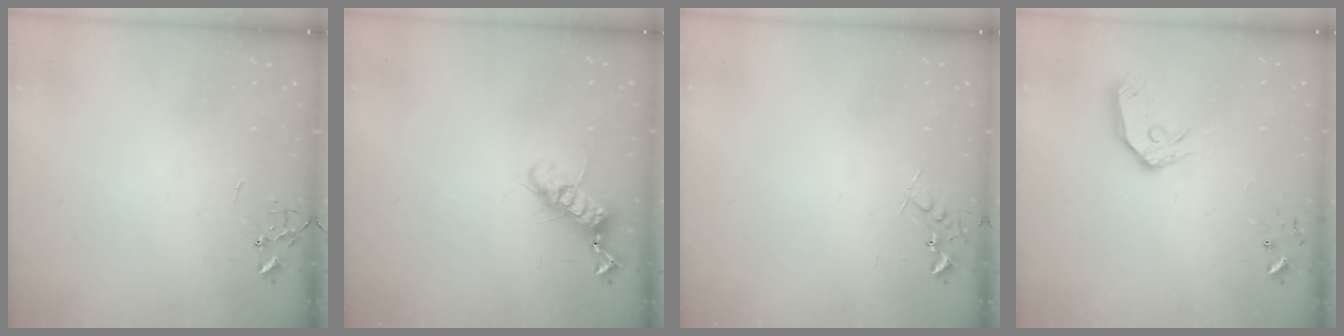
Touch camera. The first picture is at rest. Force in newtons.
{"total": 11.8, "press": 11.7, "slide": 1.4}
{"total": 6.6, "press": 6.5, "slide": 0.7}
{"total": 11.3, "press": 11.2, "slide": 1.4}